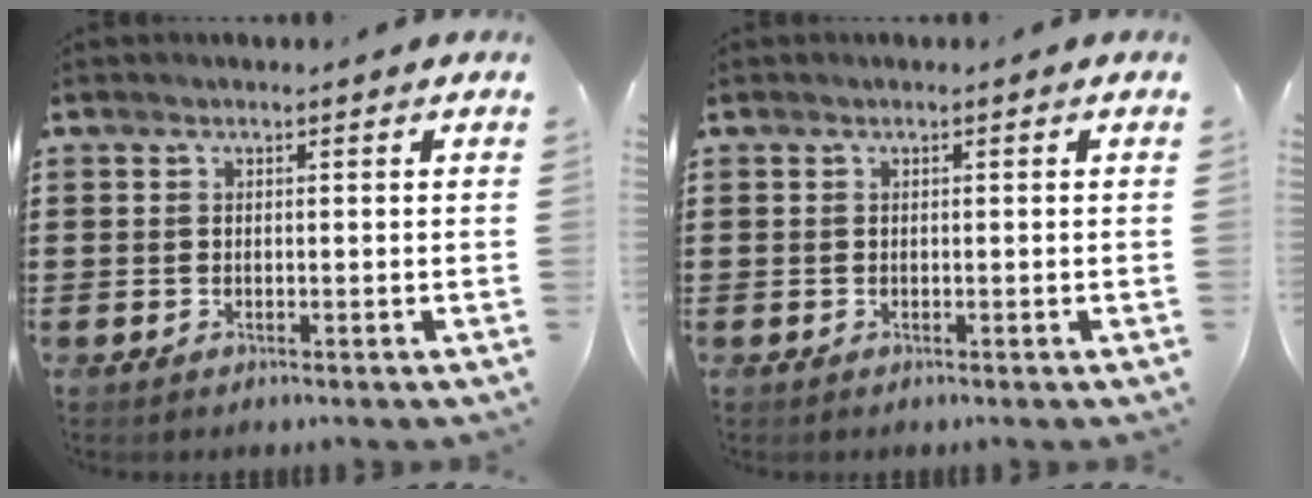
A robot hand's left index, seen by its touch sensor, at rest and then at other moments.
{"total": 0.0}